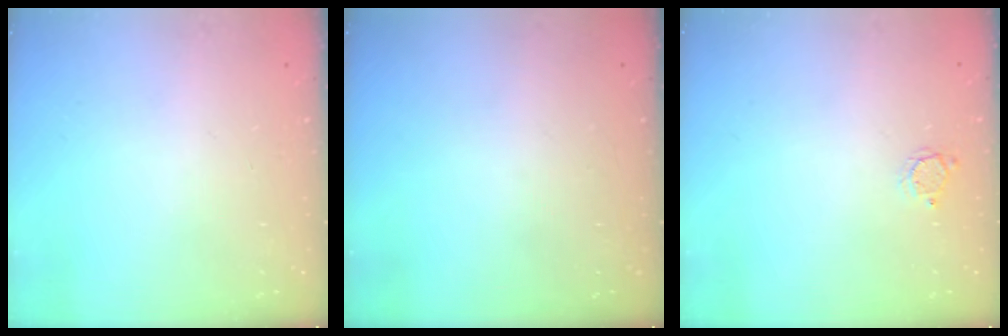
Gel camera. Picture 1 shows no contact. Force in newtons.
{"total": 0.0}
{"total": 2.7, "press": 2.7, "slide": 0.2}